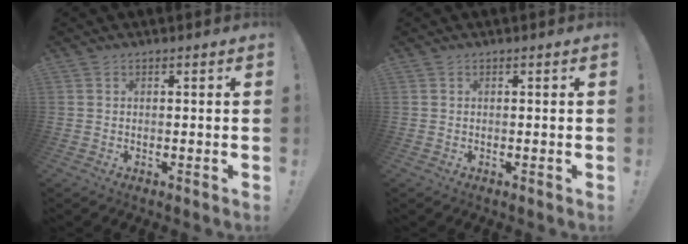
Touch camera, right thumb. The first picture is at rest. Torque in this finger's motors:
{"motor_torque": [-0.01, 0.00, 0.00, 0.00, 0.00]}